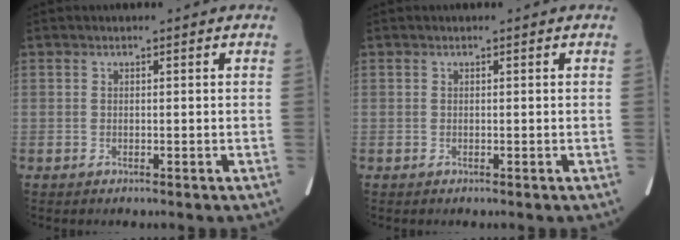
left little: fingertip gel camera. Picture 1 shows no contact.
{"total": 0.0}